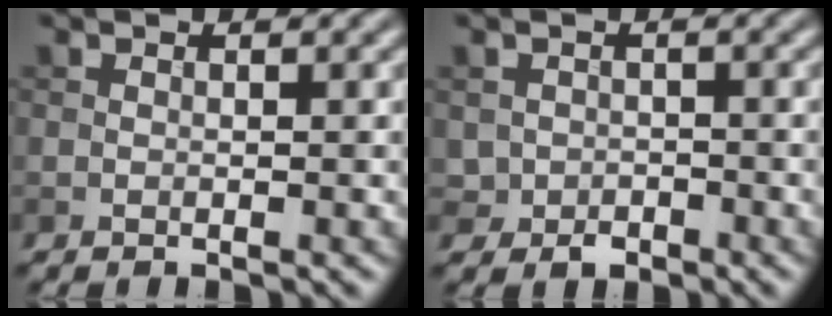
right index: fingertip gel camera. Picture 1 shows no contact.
{"total": 1.8, "force": [-0.7, 1.6, 0.6], "torque": [-0.004, -0.006, -0.016]}